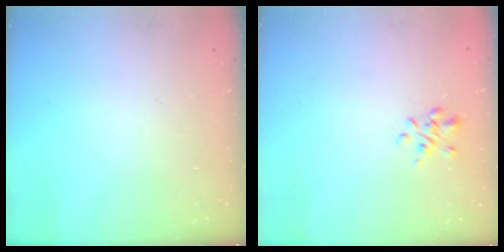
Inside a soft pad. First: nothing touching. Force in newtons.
{"total": 1.6, "press": 1.3, "slide": 0.8}